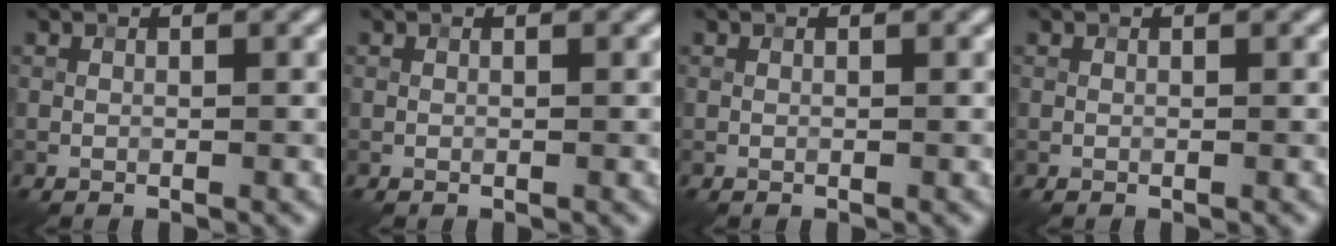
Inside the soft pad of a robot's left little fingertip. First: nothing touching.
{"total": 0.0}
{"total": 0.0}
{"total": 0.0}